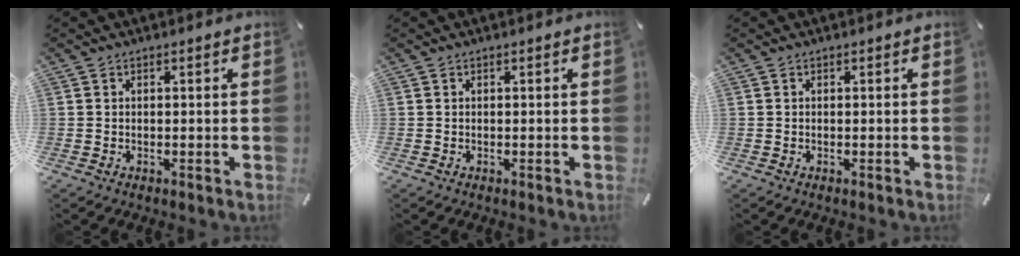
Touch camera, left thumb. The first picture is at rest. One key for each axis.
{"total": 0.0}
{"total": 0.0}